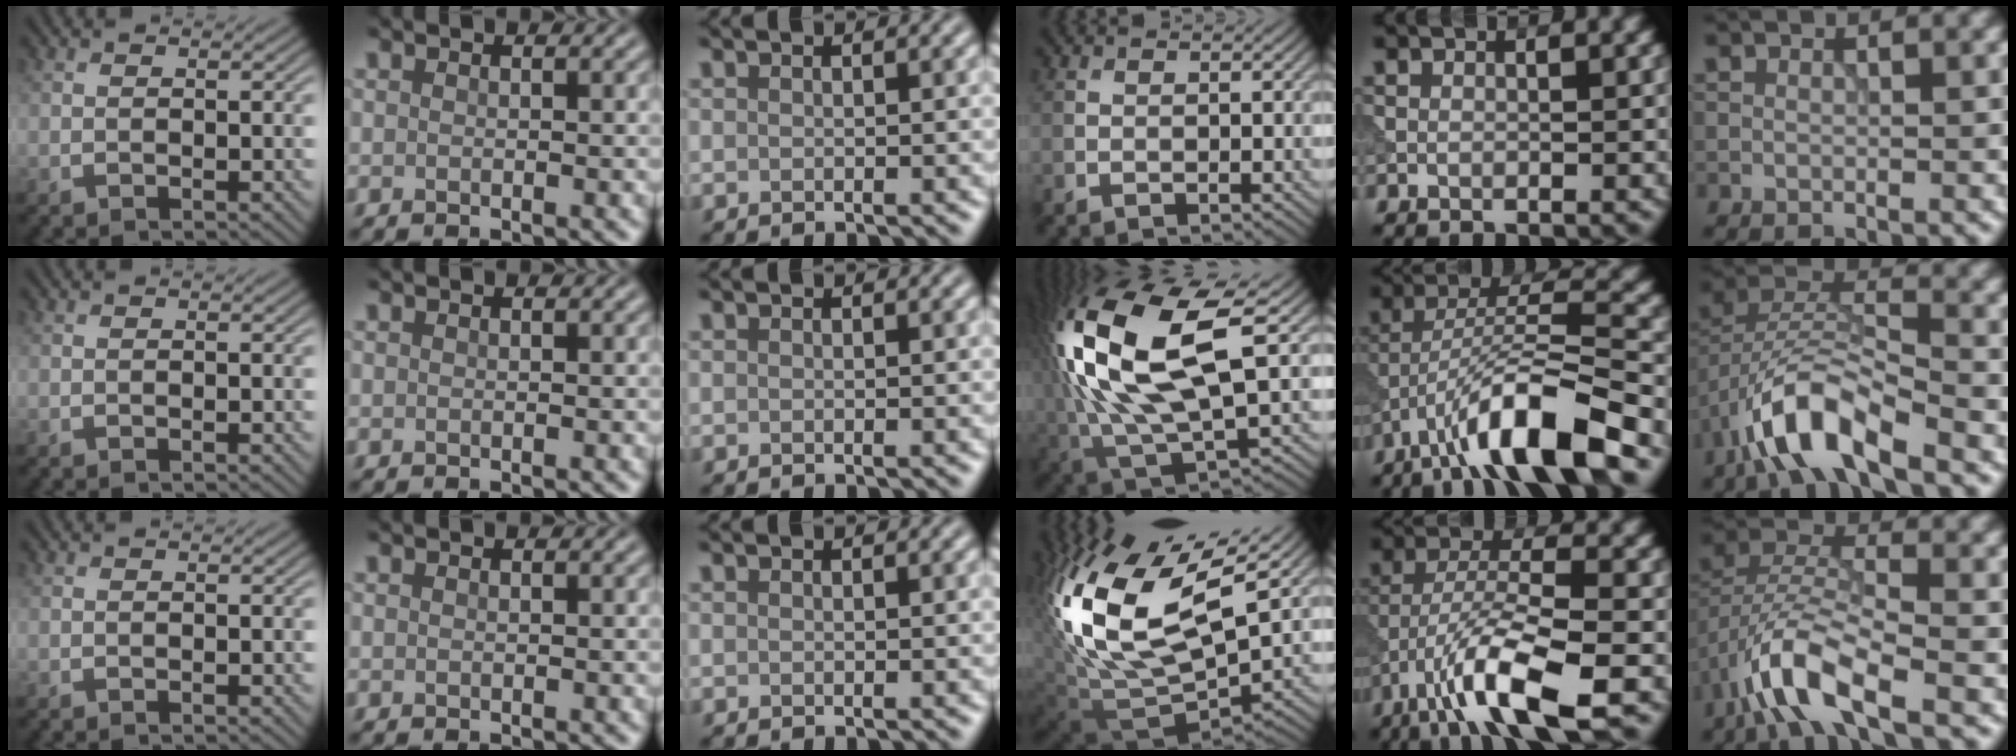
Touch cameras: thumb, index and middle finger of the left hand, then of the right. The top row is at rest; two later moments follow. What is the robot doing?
{"motion": "dispense", "object": "syringe"}